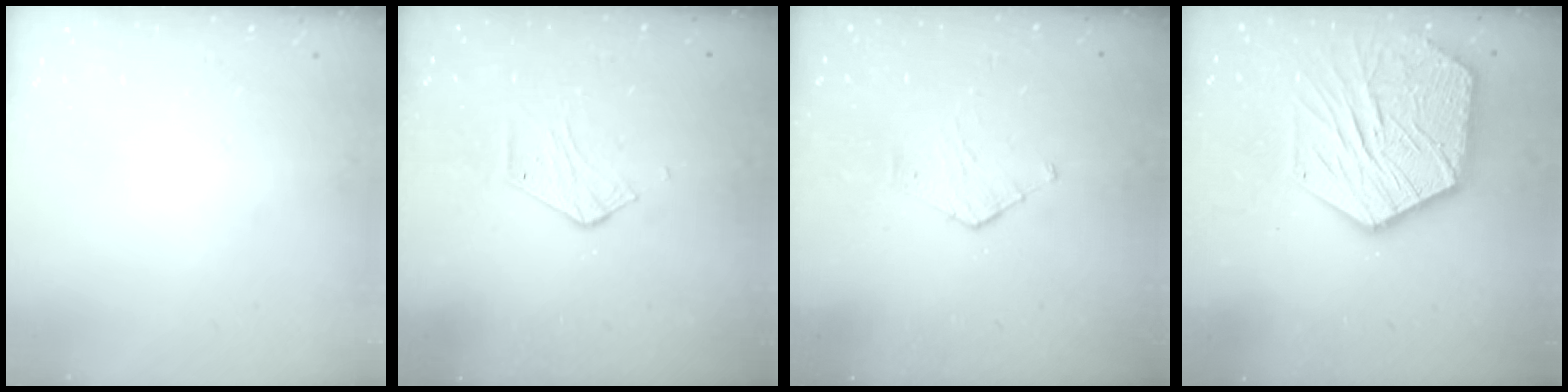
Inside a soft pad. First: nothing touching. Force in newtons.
{"total": 3.7, "press": 3.7, "slide": 0.3}
{"total": 2.8, "press": 2.8, "slide": 0.3}
{"total": 20.1, "press": 20.1, "slide": 1.8}